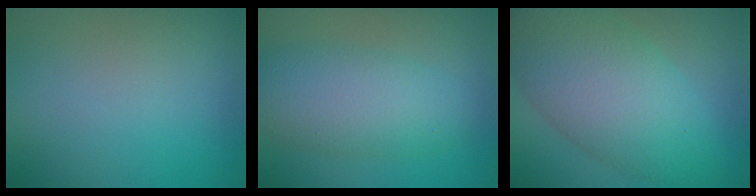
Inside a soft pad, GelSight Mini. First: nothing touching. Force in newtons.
{"total": 5.9, "press": 5.9, "slide": 0.1}
{"total": 9.6, "press": 9.6, "slide": 0.1}